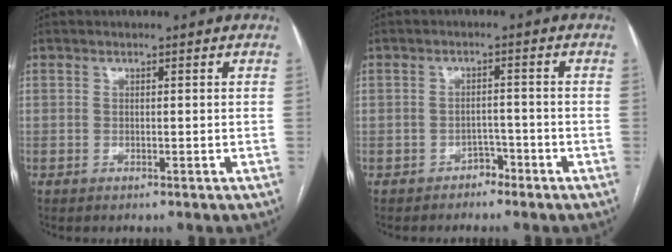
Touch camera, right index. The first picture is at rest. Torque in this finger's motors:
{"motor_torque": [-0.38, 0.11, -1.00, -0.21]}